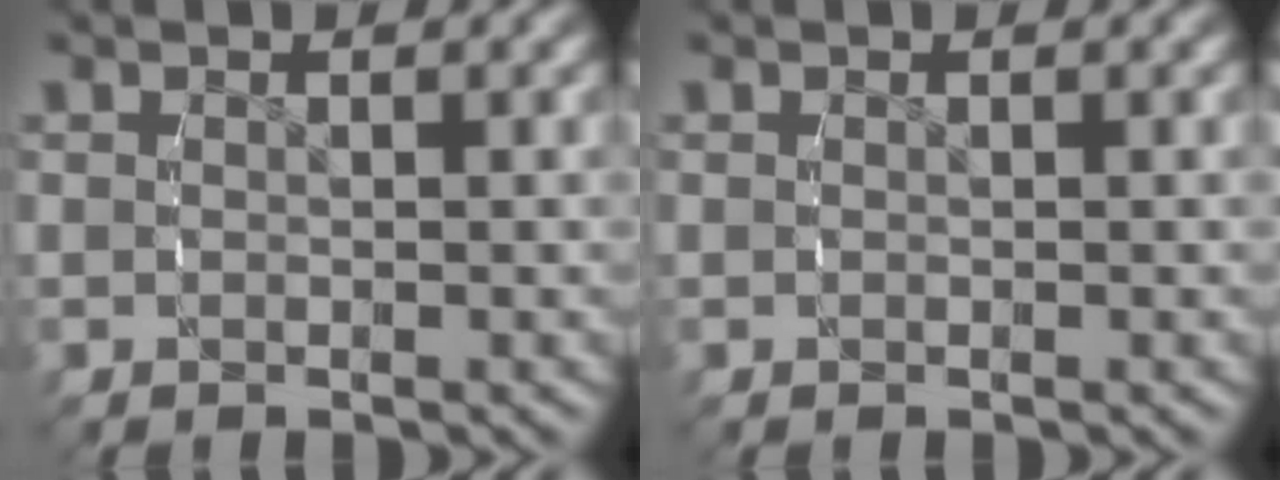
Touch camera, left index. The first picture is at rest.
{"total": 0.0}